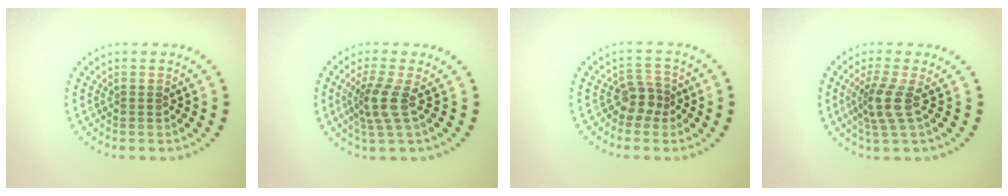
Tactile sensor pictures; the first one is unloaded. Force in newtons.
{"total": 2.8, "press": 2.1, "slide": 1.8}
{"total": 2.3, "press": 1.7, "slide": 1.4}
{"total": 2.8, "press": 2.1, "slide": 1.9}